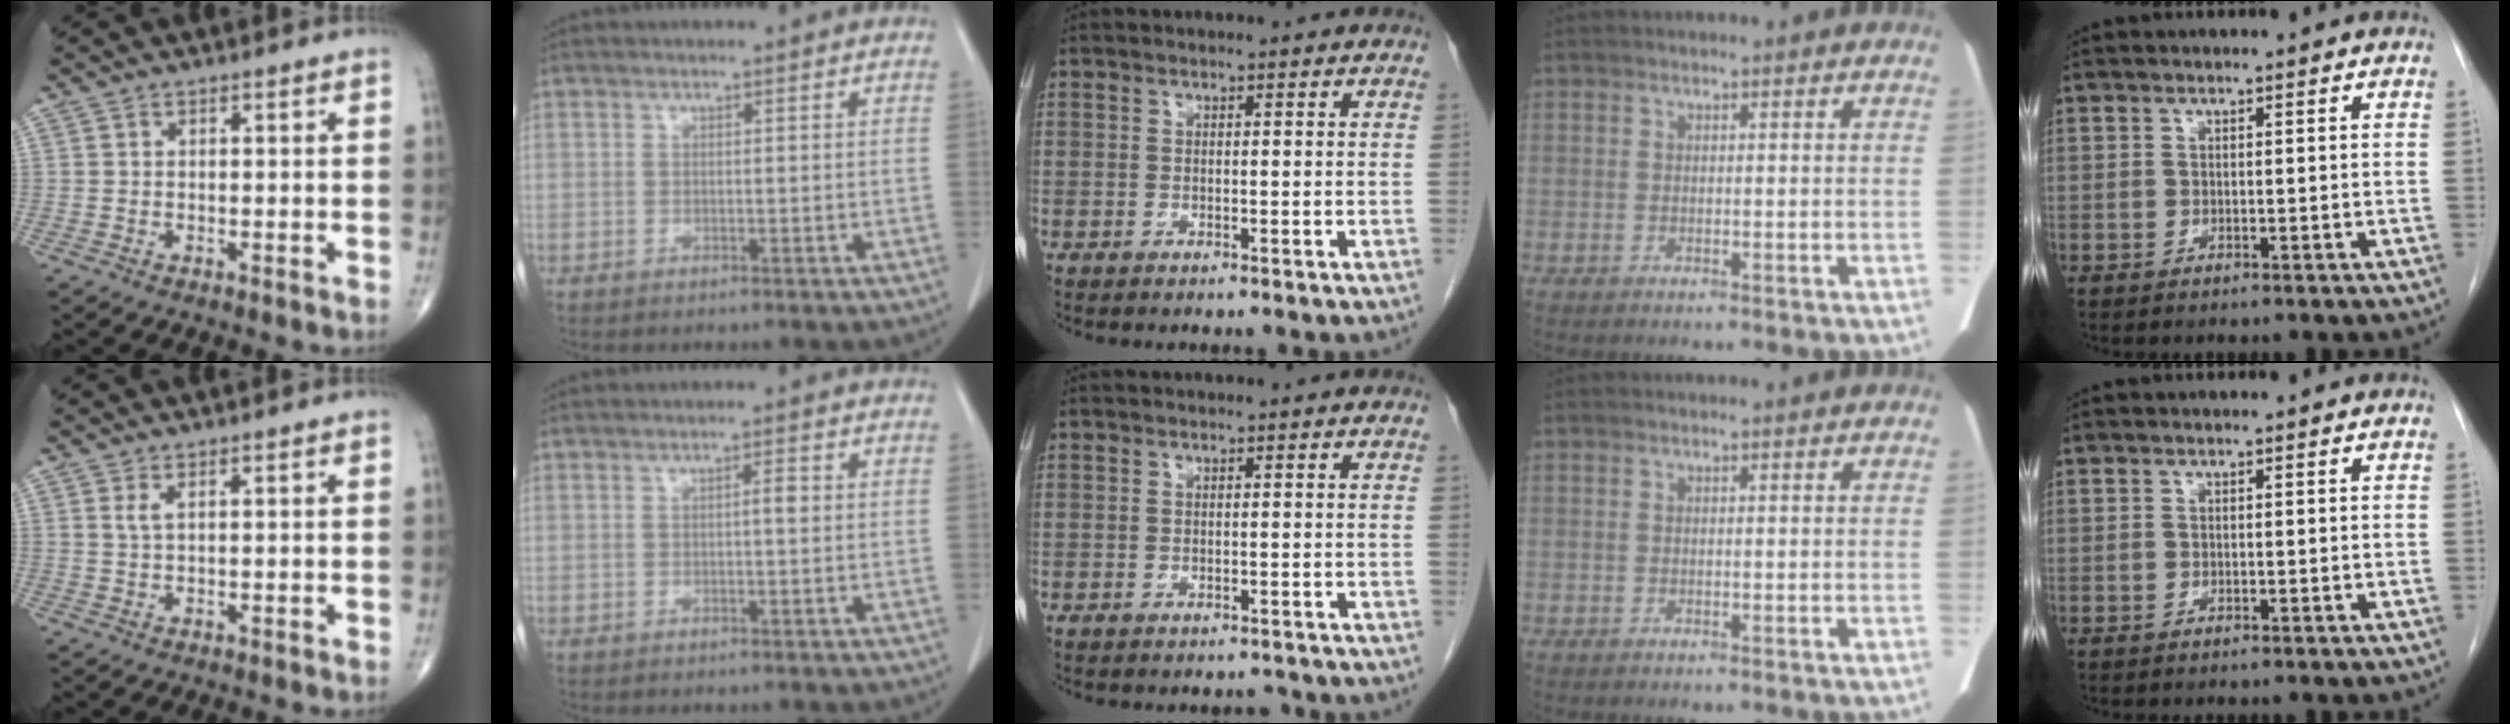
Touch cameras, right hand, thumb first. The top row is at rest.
{"thumb": {"total": 1.4, "force": [0.7, 0.3, 1.2], "torque": [-0.030, 0.003, 0.017]}, "index": {"total": 1.4, "force": [0.0, 0.1, 1.4], "torque": [-0.021, 0.003, 0.000]}, "middle": {"total": 1.2, "force": [-1.1, 0.6, 0.1], "torque": [-0.001, 0.001, -0.015]}}